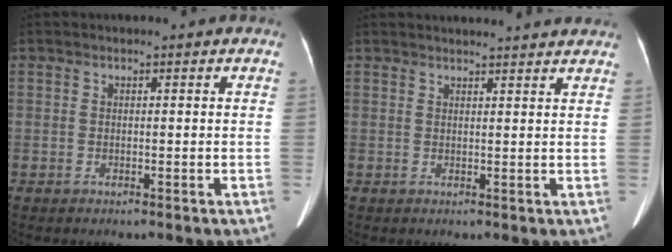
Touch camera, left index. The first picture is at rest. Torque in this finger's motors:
{"motor_torque": [0.00, -0.49, -0.07, 0.01]}